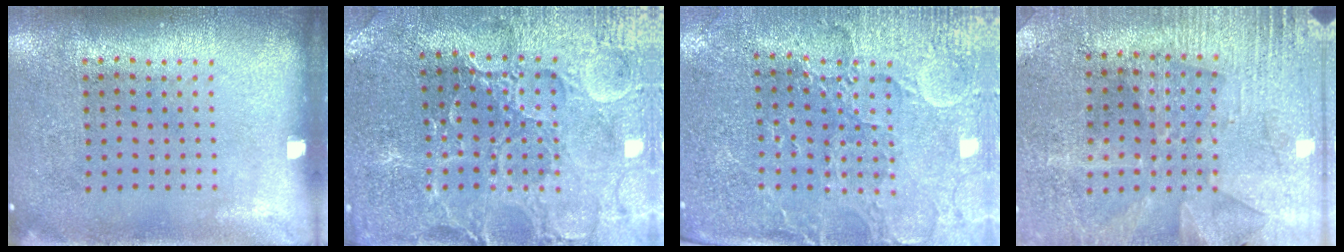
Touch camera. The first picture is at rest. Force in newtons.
{"total": 3.3, "press": 3.2, "slide": 0.6}
{"total": 3.5, "press": 3.2, "slide": 1.3}
{"total": 2.8, "press": 2.7, "slide": 0.6}